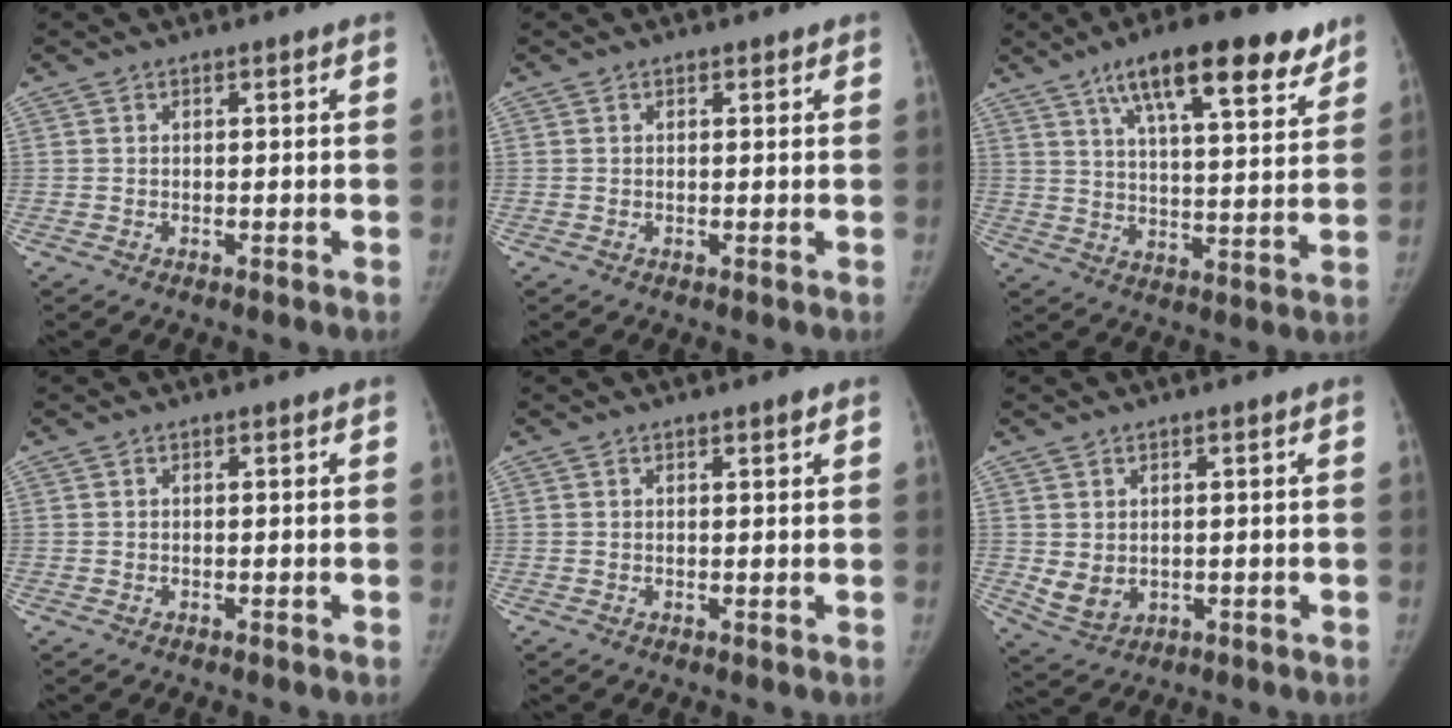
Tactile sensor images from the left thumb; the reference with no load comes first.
{"total": 0.8, "force": [0.5, 0.5, 0.2], "torque": [0.004, -0.003, 0.003]}
{"total": 18.6, "force": [11.6, 5.6, 13.5], "torque": [-0.177, -0.033, 0.181]}
{"total": 0.0}
{"total": 1.0, "force": [0.7, 0.2, 0.6], "torque": [-0.007, -0.004, 0.011]}
{"total": 4.7, "force": [0.2, 3.7, 2.9], "torque": [-0.044, -0.013, 0.020]}